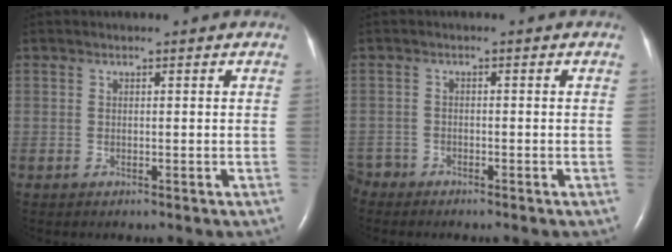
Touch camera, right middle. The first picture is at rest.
{"total": 2.3, "force": [-2.1, 0.6, -0.3], "torque": [0.005, -0.004, -0.043]}